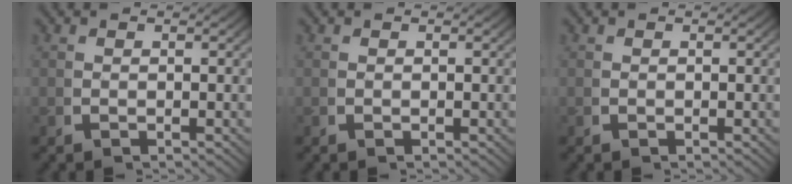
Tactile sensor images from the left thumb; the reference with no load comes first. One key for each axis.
{"total": 0.0}
{"total": 0.0}